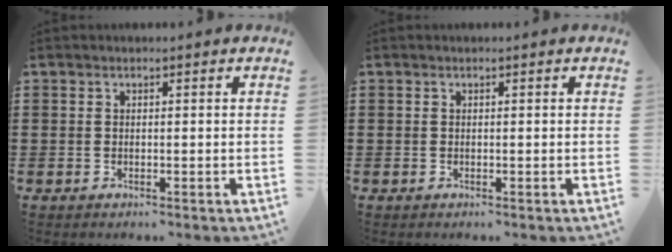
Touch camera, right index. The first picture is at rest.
{"total": 0.0}